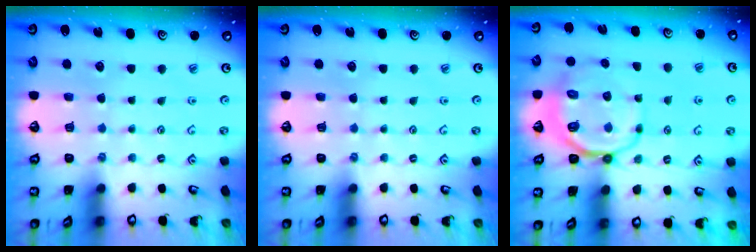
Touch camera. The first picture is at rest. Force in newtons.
{"total": 0.0}
{"total": 9.9, "press": 9.4, "slide": 2.9}